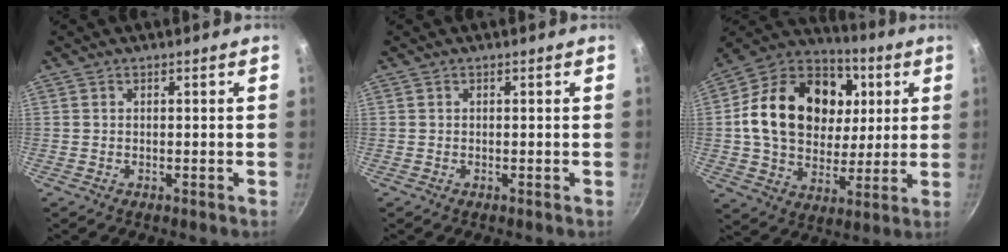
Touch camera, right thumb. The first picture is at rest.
{"total": 0.0}
{"total": 24.9, "force": [4.9, 18.7, 15.8], "torque": [-0.252, 0.011, 0.080]}